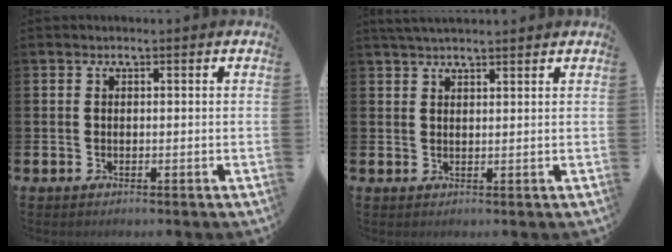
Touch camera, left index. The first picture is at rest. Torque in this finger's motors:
{"motor_torque": [0.95, -1.19, 0.61, 0.05]}